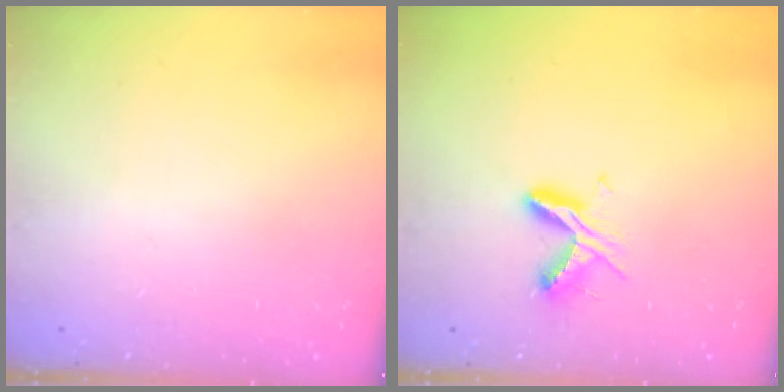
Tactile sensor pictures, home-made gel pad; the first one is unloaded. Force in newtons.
{"total": 6.5, "press": 6.5, "slide": 0.5}